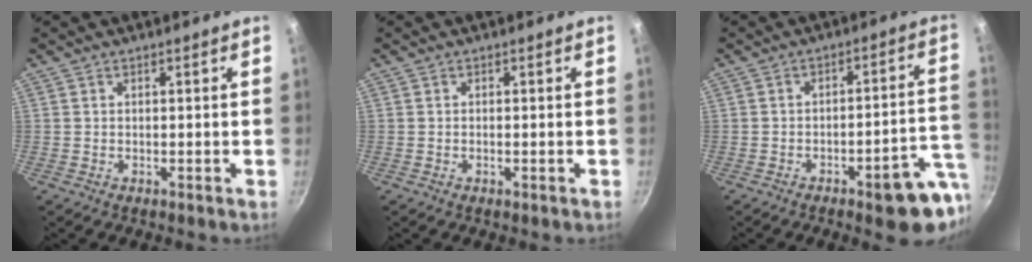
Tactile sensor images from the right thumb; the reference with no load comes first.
{"total": 0.7, "force": [-0.2, 0.2, 0.7], "torque": [-0.012, 0.002, -0.005]}
{"total": 12.5, "force": [-4.9, 3.7, 10.9], "torque": [-0.100, 0.034, -0.059]}